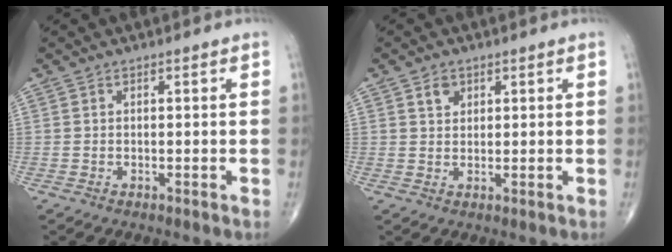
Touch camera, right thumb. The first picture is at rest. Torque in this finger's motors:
{"motor_torque": [0.21, 0.36, 0.33, 0.26, 0.02]}